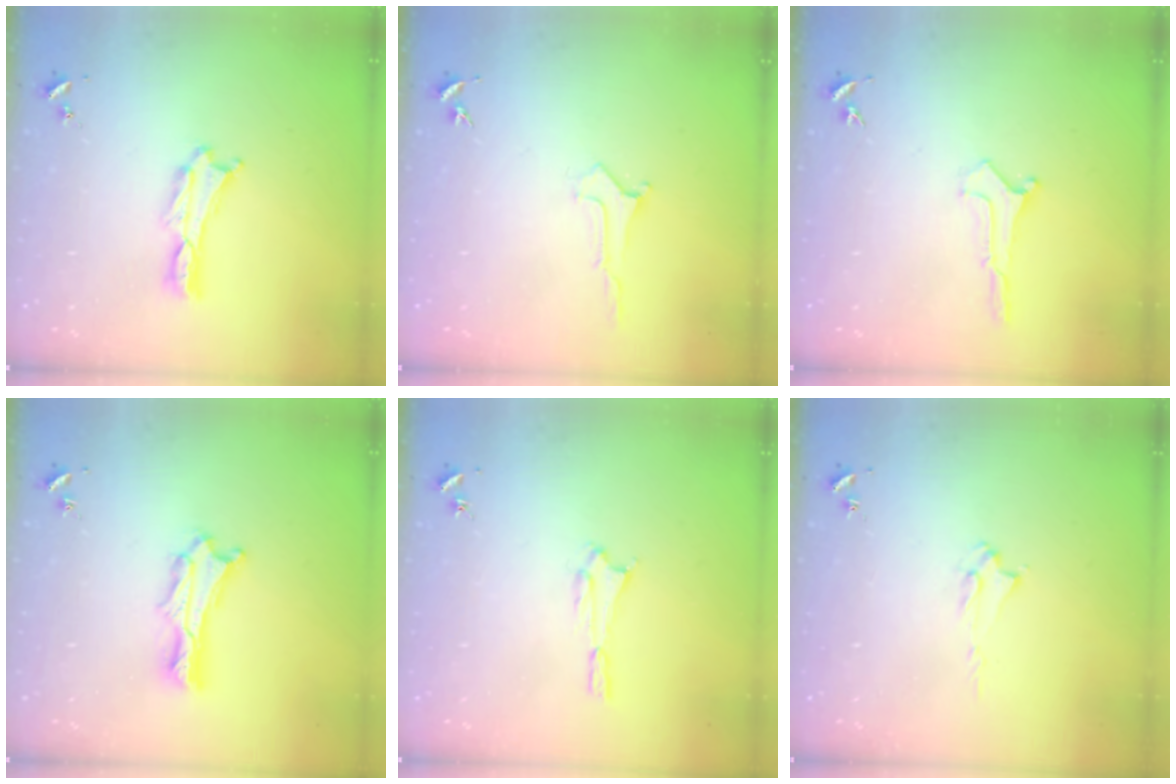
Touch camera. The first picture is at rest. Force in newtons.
{"total": 0.0}
{"total": 0.0}
{"total": 1.9, "press": 1.9, "slide": 0.2}
{"total": 1.6, "press": 1.6, "slide": 0.1}
{"total": 1.9, "press": 1.8, "slide": 0.4}